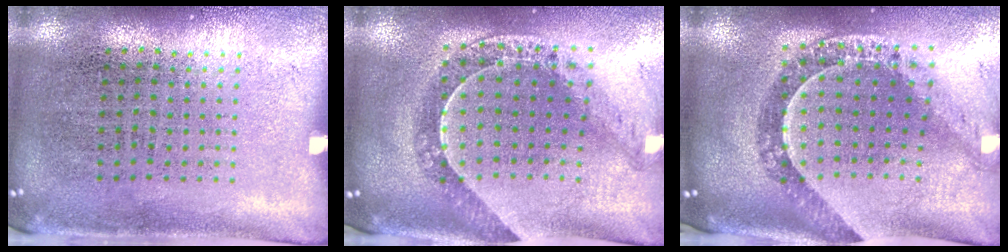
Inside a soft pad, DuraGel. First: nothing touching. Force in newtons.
{"total": 1.2, "press": 1.1, "slide": 0.3}
{"total": 1.4, "press": 1.4, "slide": 0.4}